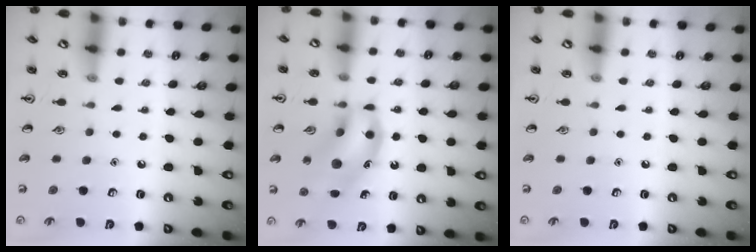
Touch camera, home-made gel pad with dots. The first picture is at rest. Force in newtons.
{"total": 14.9, "press": 14.5, "slide": 3.2}
{"total": 0.0}